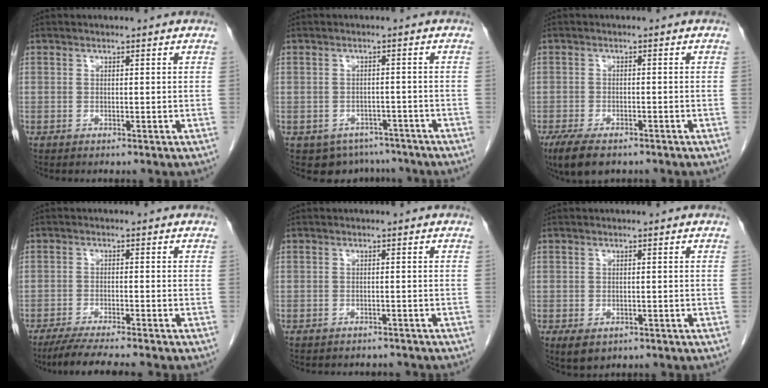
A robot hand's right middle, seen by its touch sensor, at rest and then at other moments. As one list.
[{"total": 6.1, "force": [-4.7, 3.8, 0.5], "torque": [0.007, 0.009, -0.060]}, {"total": 6.6, "force": [-4.7, 2.4, 3.9], "torque": [-0.072, -0.012, -0.075]}, {"total": 7.6, "force": [-6.5, -0.5, 3.8], "torque": [-0.055, -0.022, -0.107]}, {"total": 5.8, "force": [-5.4, 1.8, 1.0], "torque": [-0.016, 0.000, -0.062]}, {"total": 3.1, "force": [-1.7, 1.9, 1.7], "torque": [-0.027, -0.004, -0.017]}]